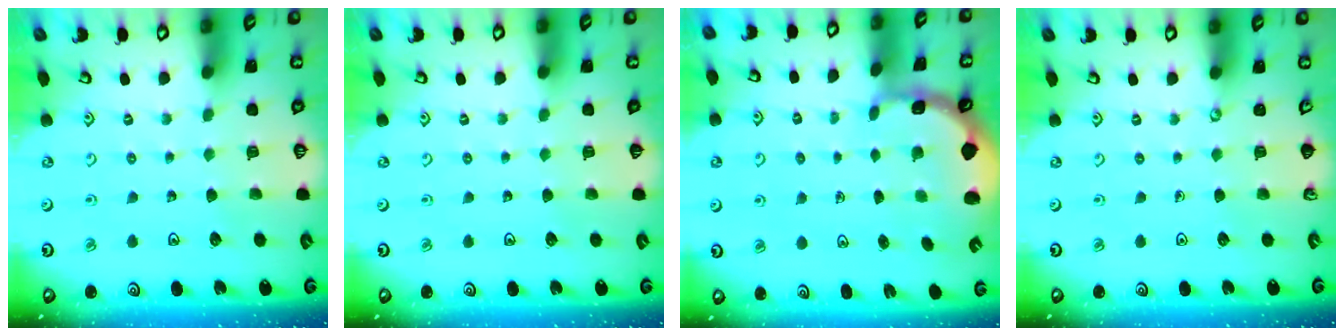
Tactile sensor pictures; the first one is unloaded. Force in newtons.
{"total": 0.0}
{"total": 1.3, "press": 1.2, "slide": 0.4}
{"total": 0.0}